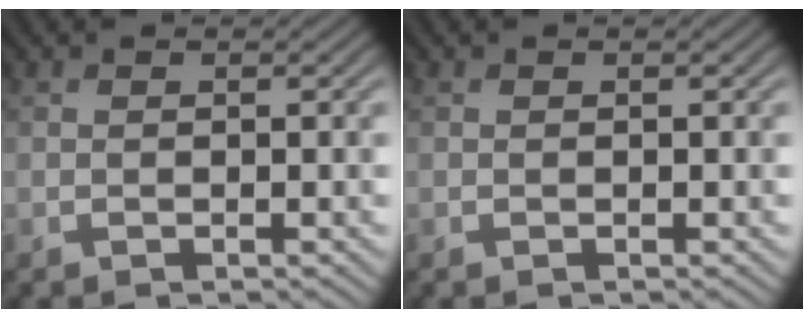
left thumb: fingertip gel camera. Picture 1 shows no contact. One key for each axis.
{"total": 0.0}